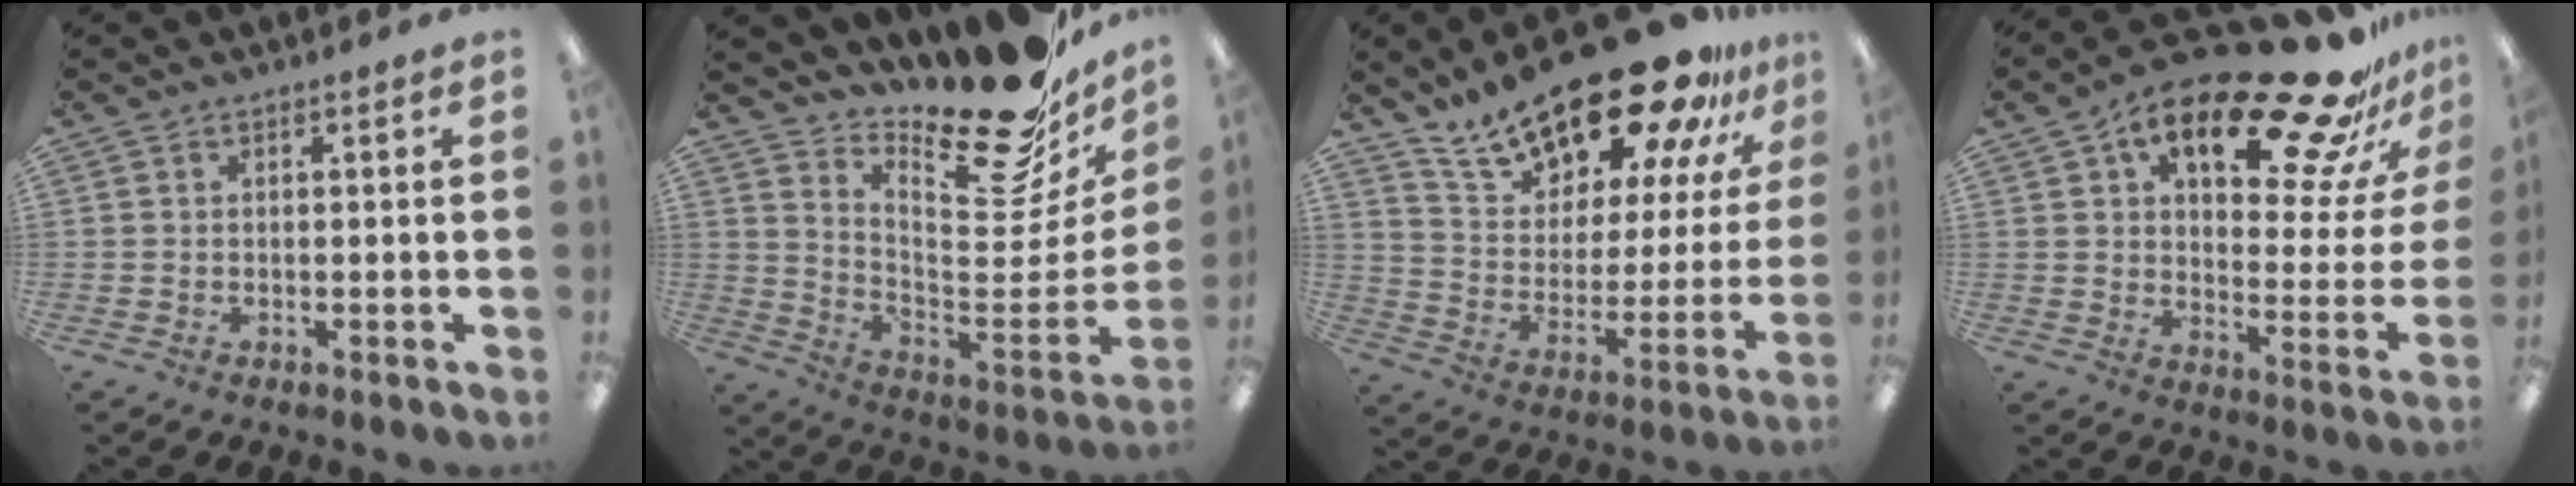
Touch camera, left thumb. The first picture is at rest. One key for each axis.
{"total": 23.5, "fx": 20.0, "fy": 4.8, "fz": 11.3, "tx": -0.126, "ty": -0.176, "tz": 0.320}
{"total": 24.0, "fx": 19.3, "fy": 8.4, "fz": 11.6, "tx": -0.192, "ty": -0.133, "tz": 0.330}
{"total": 24.9, "fx": 16.8, "fy": 8.7, "fz": 16.1, "tx": -0.218, "ty": -0.117, "tz": 0.265}